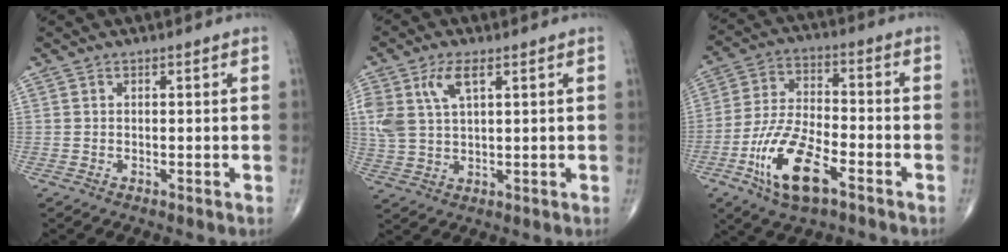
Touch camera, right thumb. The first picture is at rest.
{"total": 7.2, "force": [3.1, 3.2, 5.6], "torque": [-0.126, -0.002, 0.065]}
{"total": 14.5, "force": [-6.9, 5.9, 11.3], "torque": [-0.220, 0.026, -0.126]}